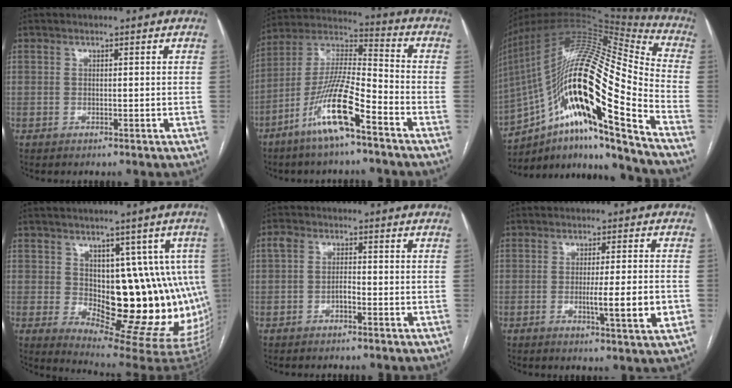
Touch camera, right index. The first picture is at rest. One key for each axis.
{"total": 13.9, "fx": -7.5, "fy": 1.6, "fz": 11.6, "tx": -0.232, "ty": -0.009, "tz": -0.147}
{"total": 29.0, "fx": -13.3, "fy": 3.7, "fz": 25.5, "tx": -0.447, "ty": -0.003, "tz": -0.229}
{"total": 16.5, "fx": 0.5, "fy": 7.5, "fz": 14.8, "tx": -0.148, "ty": 0.013, "tz": 0.028}
{"total": 2.6, "fx": -0.9, "fy": 1.4, "fz": 2.1, "tx": -0.038, "ty": 0.012, "tz": -0.016}
{"total": 7.3, "fx": -1.7, "fy": -0.1, "fz": 7.1, "tx": -0.107, "ty": -0.013, "tz": -0.025}